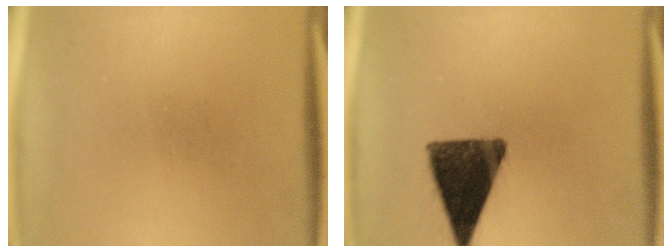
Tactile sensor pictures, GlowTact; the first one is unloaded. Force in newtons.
{"total": 13.0}